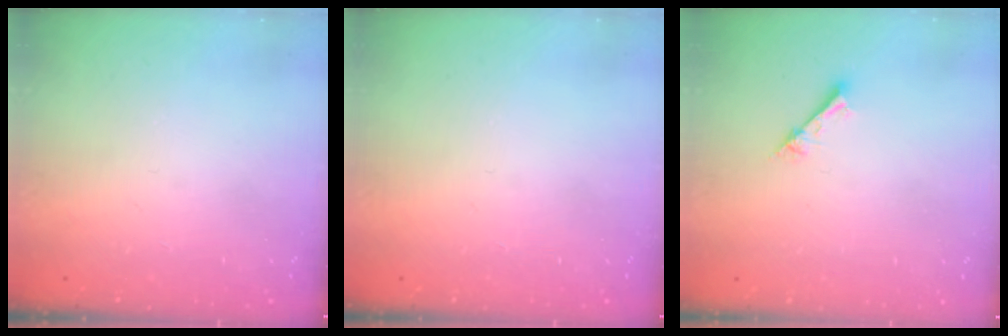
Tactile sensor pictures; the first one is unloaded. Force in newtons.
{"total": 0.0}
{"total": 1.5, "press": 1.5, "slide": 0.1}